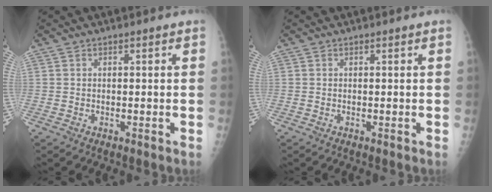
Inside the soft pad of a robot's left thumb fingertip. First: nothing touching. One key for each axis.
{"total": 0.0}